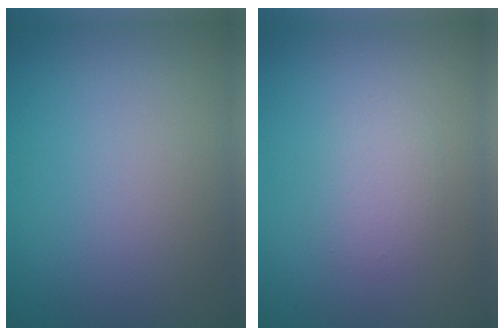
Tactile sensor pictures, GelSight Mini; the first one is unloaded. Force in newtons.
{"total": 1.7, "press": 1.7, "slide": 0.1}